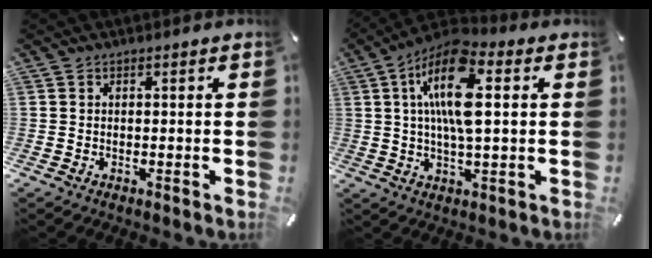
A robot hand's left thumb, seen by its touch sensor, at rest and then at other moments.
{"total": 15.1, "force": [3.2, 5.9, 13.5], "torque": [-0.266, 0.001, 0.052]}